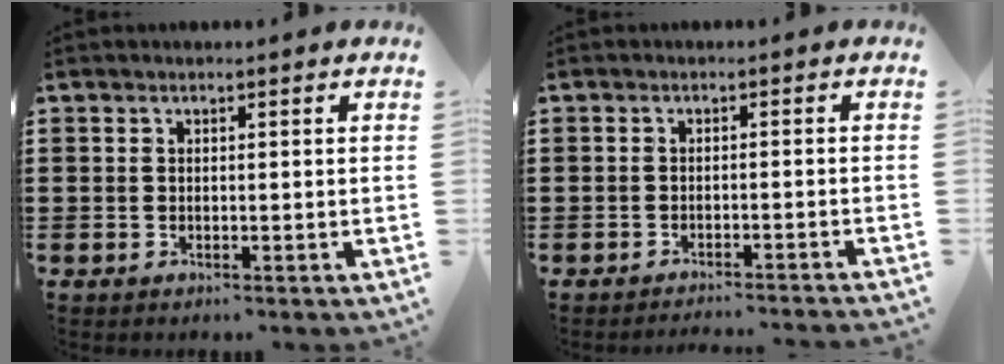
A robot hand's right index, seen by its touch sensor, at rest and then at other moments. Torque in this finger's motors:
{"motor_torque": [1.02, 1.12, -1.05, -0.21]}